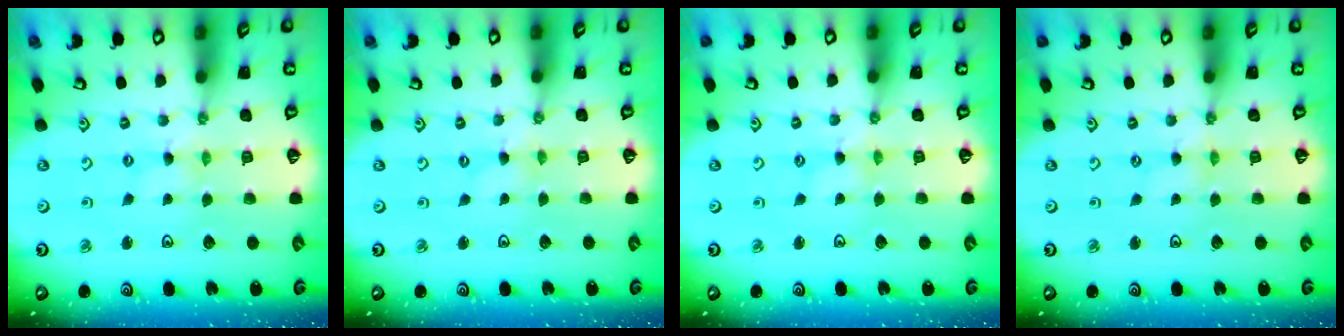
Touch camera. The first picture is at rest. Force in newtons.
{"total": 0.0}
{"total": 1.5, "press": 1.5, "slide": 0.3}
{"total": 0.0}